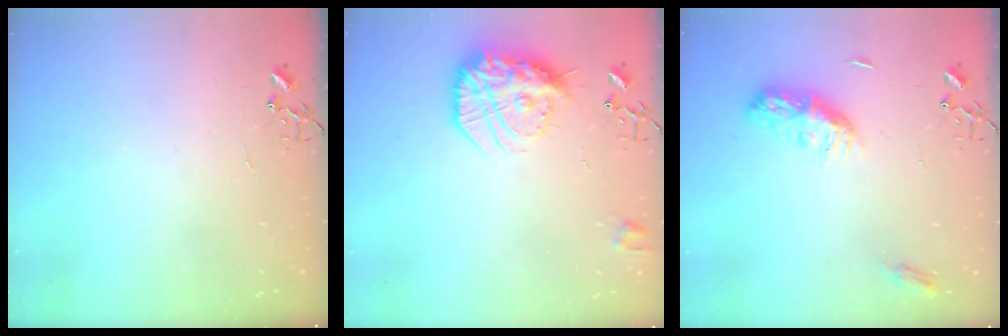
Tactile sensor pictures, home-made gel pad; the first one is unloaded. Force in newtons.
{"total": 19.9, "press": 19.9, "slide": 1.8}
{"total": 9.4, "press": 9.4, "slide": 0.1}